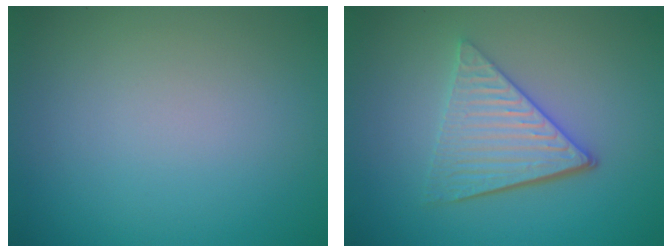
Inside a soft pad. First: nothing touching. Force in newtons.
{"total": 4.8, "press": 3.6, "slide": 3.1}